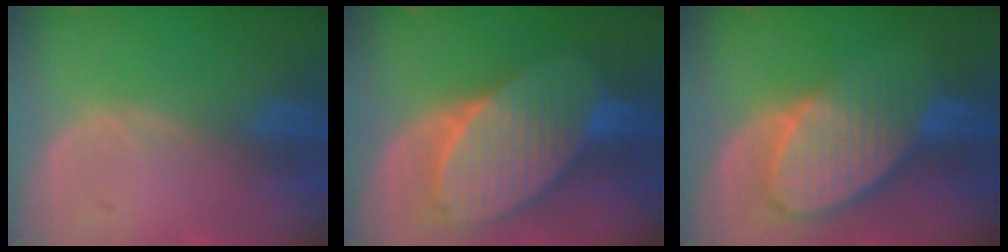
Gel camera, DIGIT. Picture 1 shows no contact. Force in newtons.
{"total": 10.9, "press": 10.9, "slide": 0.7}
{"total": 9.7, "press": 8.6, "slide": 4.6}